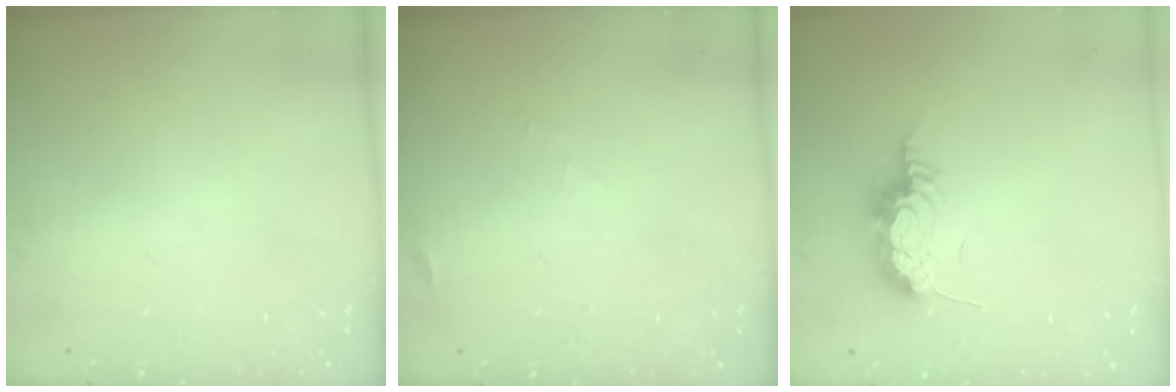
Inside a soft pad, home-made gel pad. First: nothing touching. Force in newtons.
{"total": 2.8, "press": 2.8, "slide": 0.2}
{"total": 8.7, "press": 8.5, "slide": 1.7}